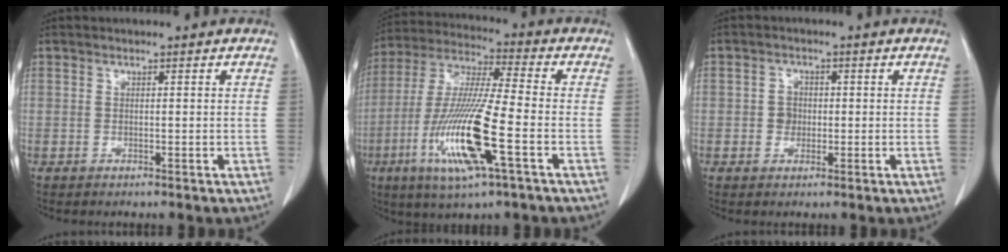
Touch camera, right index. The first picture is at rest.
{"total": 16.6, "force": [-5.5, 1.1, 15.7], "torque": [-0.325, -0.020, -0.103]}
{"total": 2.4, "force": [-0.1, 2.1, 1.0], "torque": [-0.013, 0.005, -0.001]}